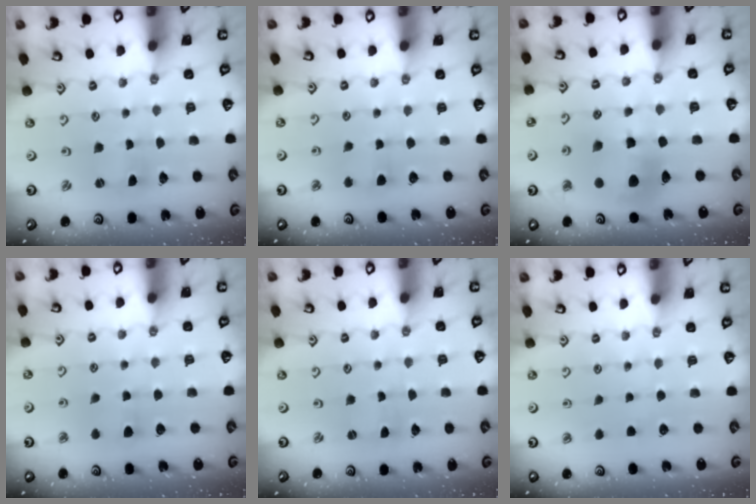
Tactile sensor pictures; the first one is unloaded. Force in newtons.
{"total": 2.8, "press": 2.8, "slide": 0.5}
{"total": 10.4, "press": 10.3, "slide": 1.3}
{"total": 4.0, "press": 3.9, "slide": 0.4}
{"total": 0.0}
{"total": 0.0}